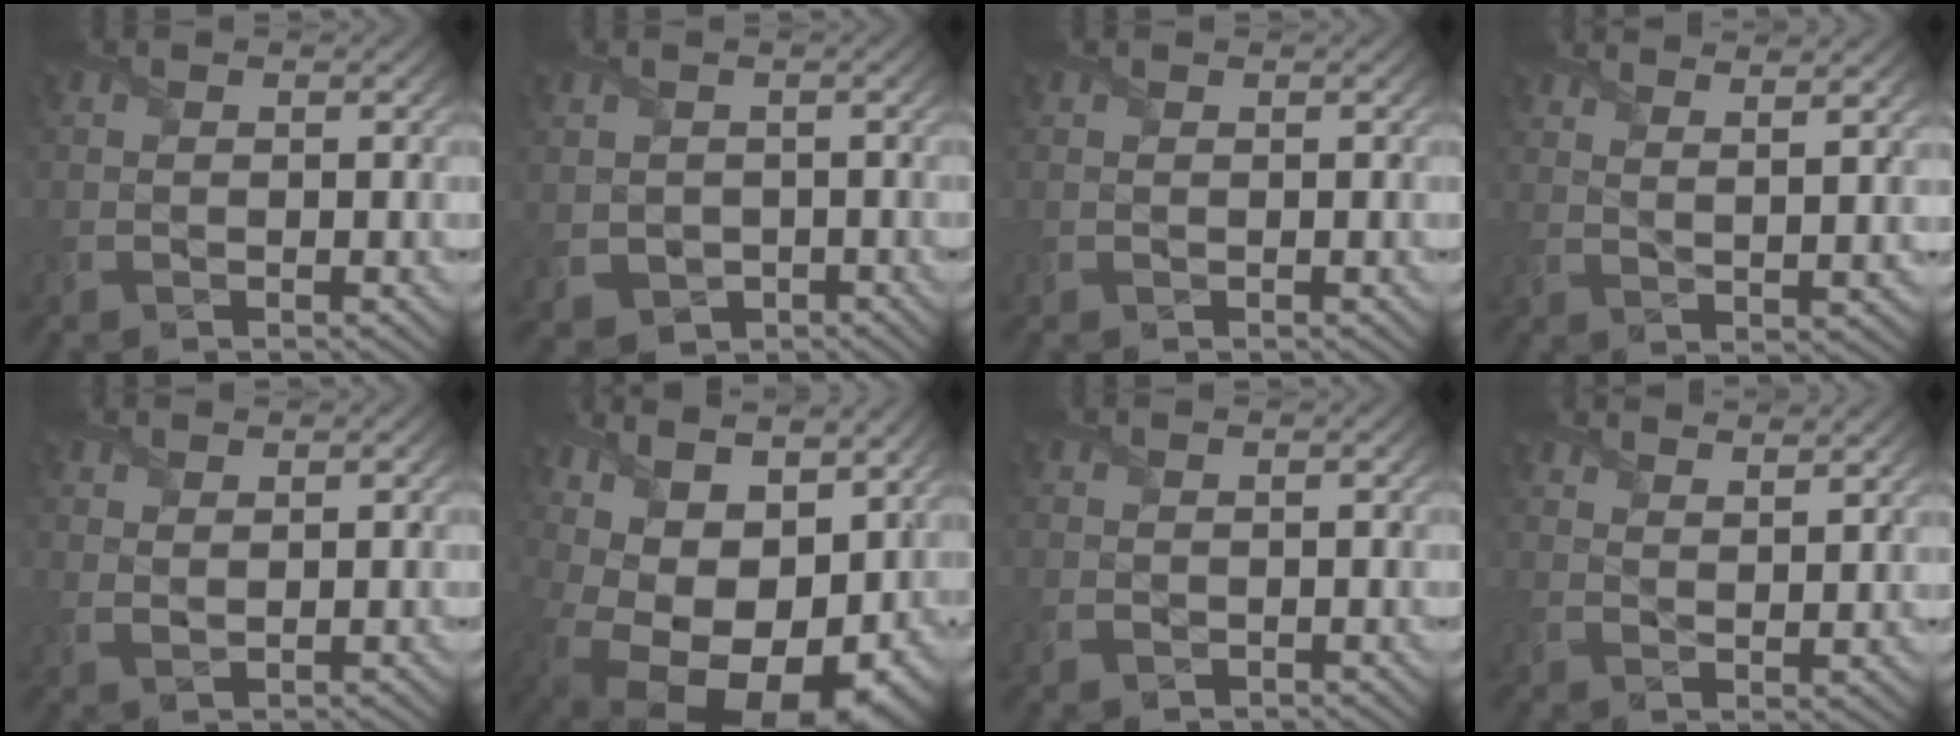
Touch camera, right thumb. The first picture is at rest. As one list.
[{"total": 2.3, "force": [-0.3, 2.2, 0.4], "torque": [-0.037, -0.012, -0.010]}, {"total": 0.0}, {"total": 5.5, "force": [4.5, 0.2, 3.1], "torque": [-0.046, -0.003, 0.068]}, {"total": 1.8, "force": [1.6, 0.5, 0.6], "torque": [-0.019, -0.002, 0.036]}, {"total": 18.0, "force": [2.1, 11.8, 13.5], "torque": [-0.218, 0.018, 0.065]}, {"total": 0.6, "force": [0.3, 0.5, 0.1], "torque": [-0.011, -0.002, 0.007]}, {"total": 5.3, "force": [4.7, 0.8, 2.2], "torque": [-0.039, -0.008, 0.080]}]